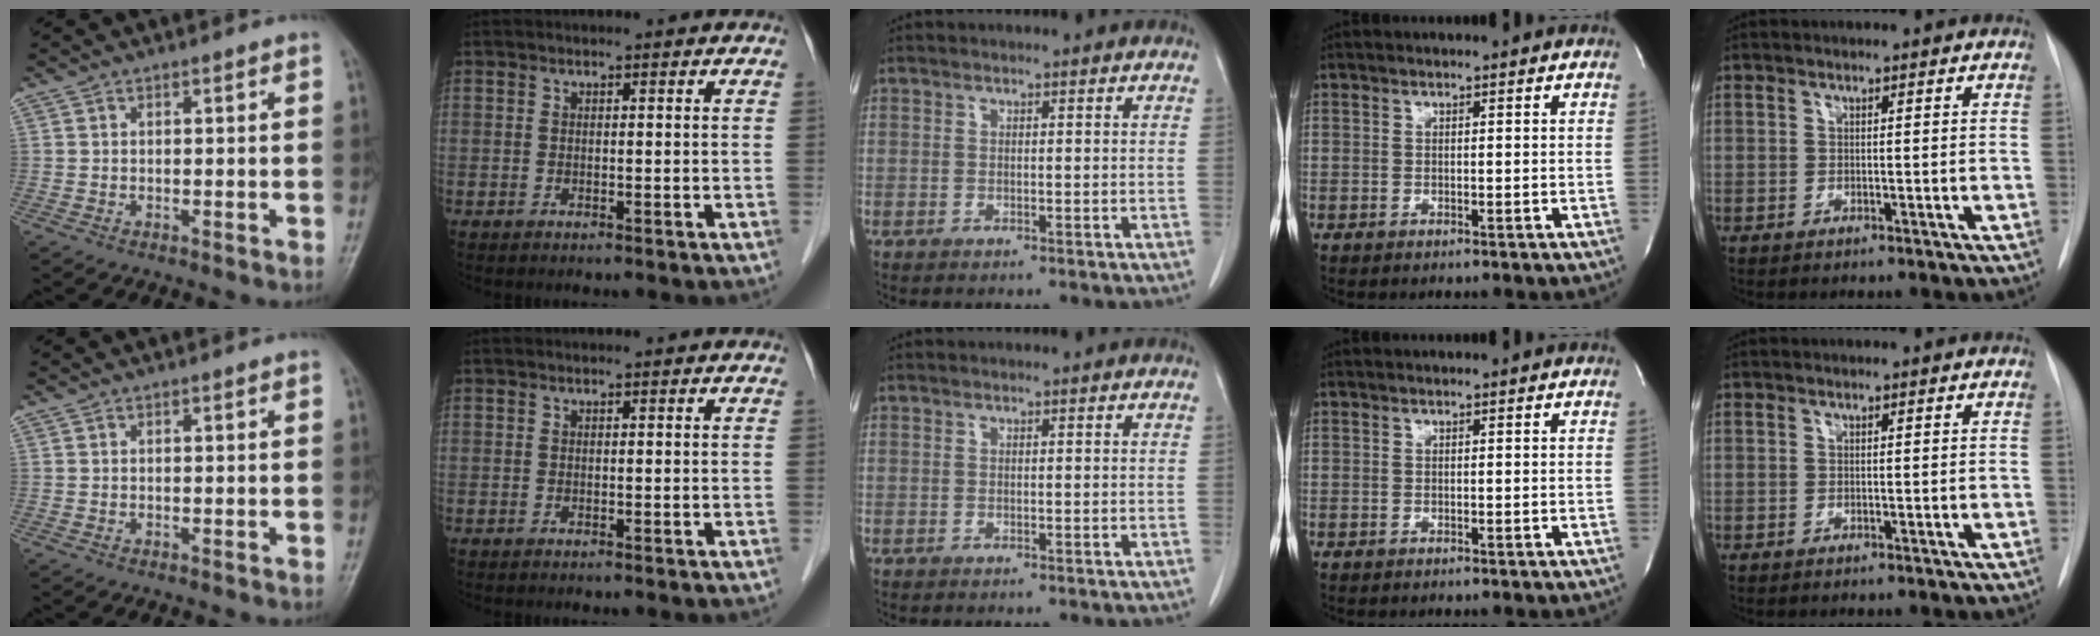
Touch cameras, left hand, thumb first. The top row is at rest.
{}